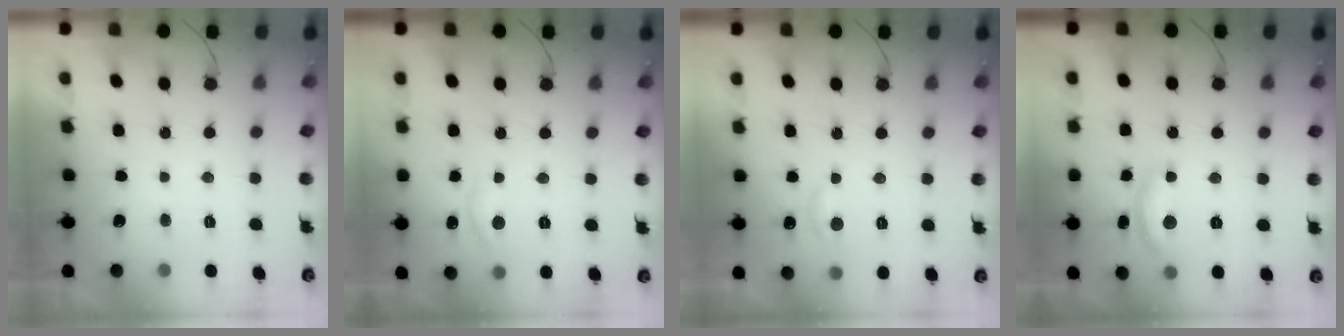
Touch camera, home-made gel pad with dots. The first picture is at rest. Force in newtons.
{"total": 8.0, "press": 8.0, "slide": 0.6}
{"total": 5.7, "press": 5.7, "slide": 0.8}
{"total": 10.6, "press": 10.6, "slide": 0.6}